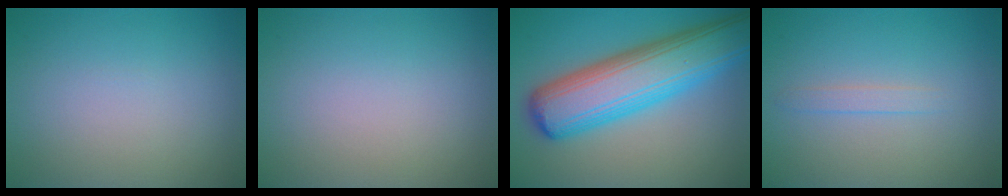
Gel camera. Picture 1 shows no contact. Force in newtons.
{"total": 0.0}
{"total": 10.5, "press": 10.5, "slide": 0.2}
{"total": 1.1, "press": 1.0, "slide": 0.1}